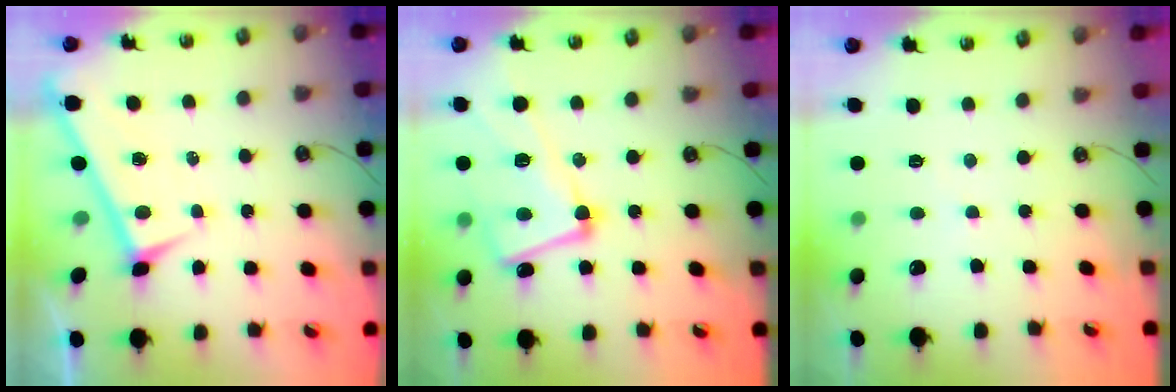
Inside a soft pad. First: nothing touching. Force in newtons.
{"total": 10.7, "press": 10.6, "slide": 1.9}
{"total": 1.4, "press": 1.4, "slide": 0.3}